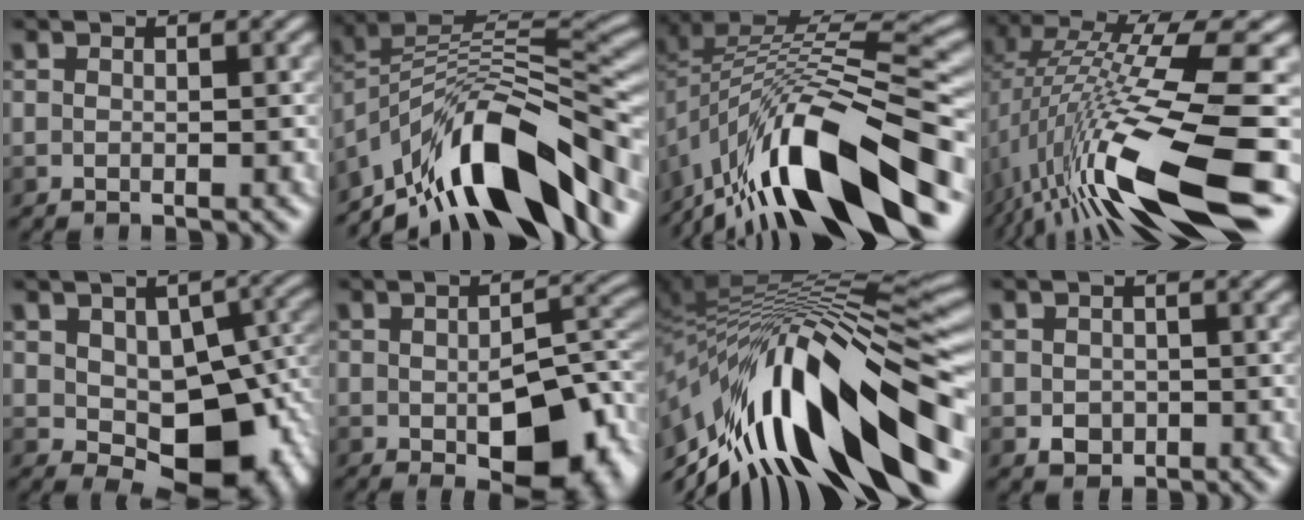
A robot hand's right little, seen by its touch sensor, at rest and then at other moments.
{"total": 12.0, "force": [-8.4, 3.9, 7.6], "torque": [-0.125, 0.018, -0.152]}
{"total": 14.7, "force": [-9.4, 4.2, 10.4], "torque": [-0.199, 0.019, -0.163]}
{"total": 14.2, "force": [-5.5, 3.0, 12.8], "torque": [-0.247, 0.010, -0.083]}
{"total": 9.8, "force": [-2.4, 5.7, 7.6], "torque": [-0.104, -0.007, -0.031]}
{"total": 8.8, "force": [-3.3, 3.9, 7.2], "torque": [-0.112, -0.017, -0.042]}
{"total": 14.8, "force": [-5.9, 5.0, 12.6], "torque": [-0.219, 0.030, -0.100]}
{"total": 1.7, "force": [-0.6, 1.5, 0.5], "torque": [-0.014, -0.003, -0.013]}